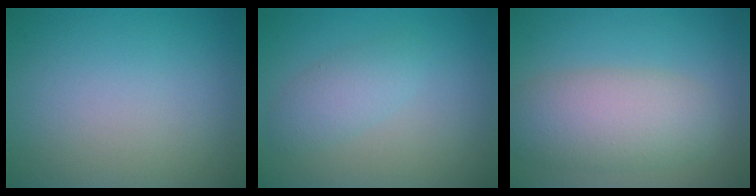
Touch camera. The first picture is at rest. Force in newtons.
{"total": 2.2, "press": 2.2, "slide": 0.1}
{"total": 5.9, "press": 5.9, "slide": 0.6}